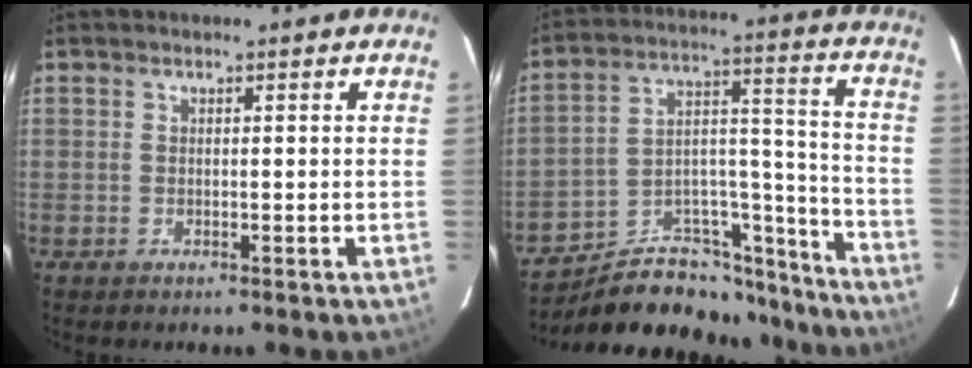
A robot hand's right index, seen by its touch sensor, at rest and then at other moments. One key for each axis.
{"total": 22.6, "fx": -19.0, "fy": 9.4, "fz": 7.8, "tx": -0.123, "ty": 0.074, "tz": -0.266}